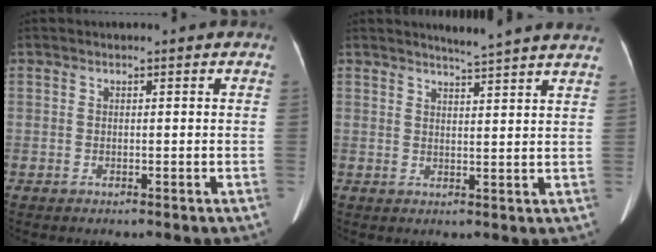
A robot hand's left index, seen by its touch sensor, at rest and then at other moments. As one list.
[{"total": 8.1, "force": [7.6, -1.1, 2.7], "torque": [-0.041, -0.007, 0.082]}]